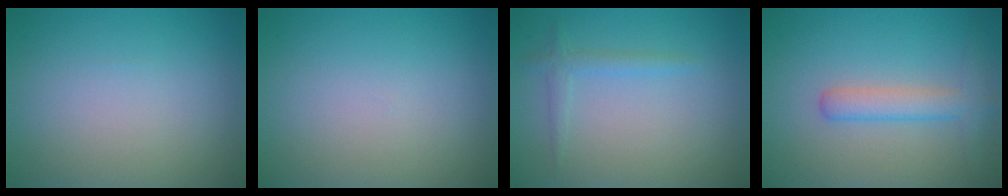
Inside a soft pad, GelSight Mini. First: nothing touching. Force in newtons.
{"total": 0.0}
{"total": 1.4, "press": 1.4, "slide": 0.1}
{"total": 3.0, "press": 3.0, "slide": 0.0}